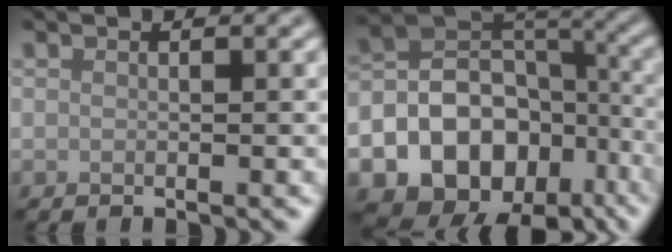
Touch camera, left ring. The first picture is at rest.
{"total": 19.4, "force": [-9.2, 15.4, 7.4], "torque": [-0.162, -0.042, -0.137]}